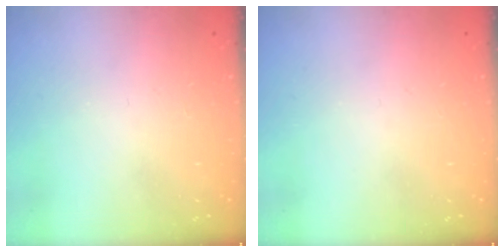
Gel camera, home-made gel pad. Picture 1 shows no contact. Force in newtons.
{"total": 0.0}